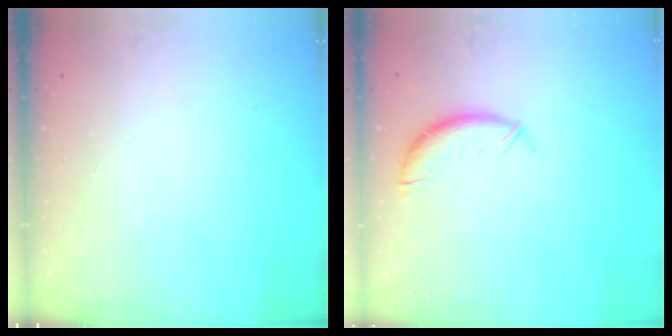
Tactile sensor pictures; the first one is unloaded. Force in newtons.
{"total": 8.2, "press": 8.2, "slide": 0.7}